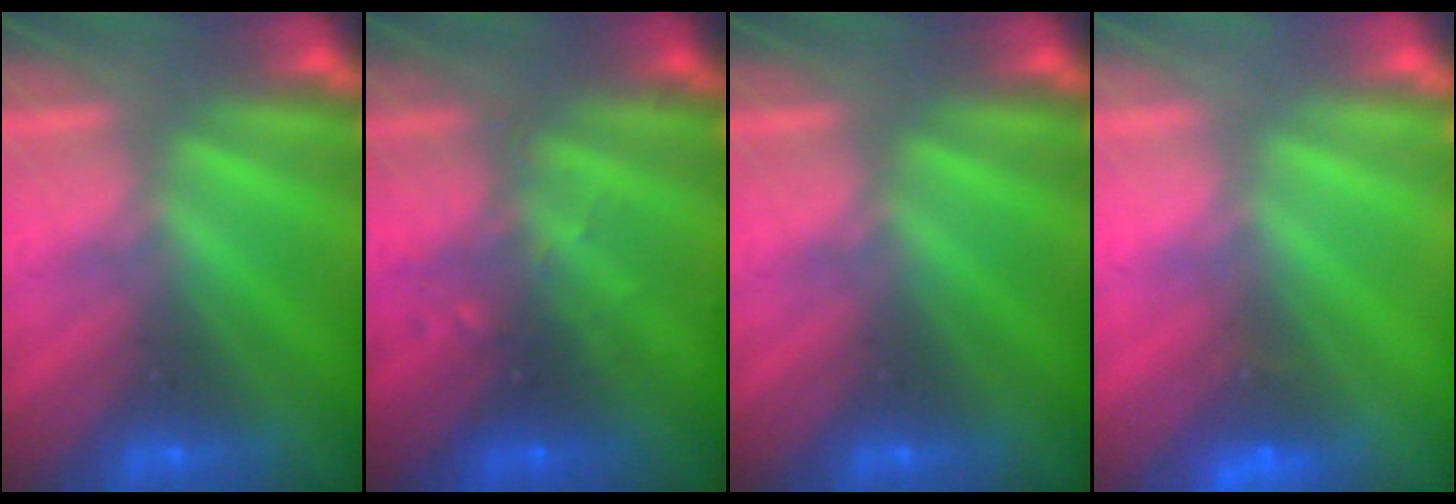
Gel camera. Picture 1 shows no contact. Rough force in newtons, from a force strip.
{"total": 2.7}
{"total": 0.0}
{"total": 4.9}